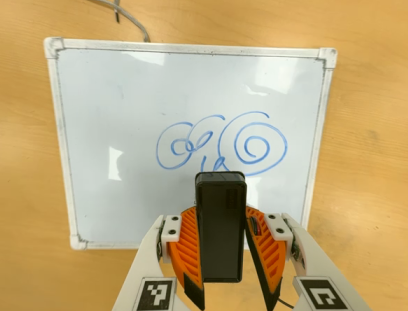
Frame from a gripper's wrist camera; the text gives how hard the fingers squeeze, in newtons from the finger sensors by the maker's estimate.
{"total": 6.2, "left": 5.2, "right": 7.1}